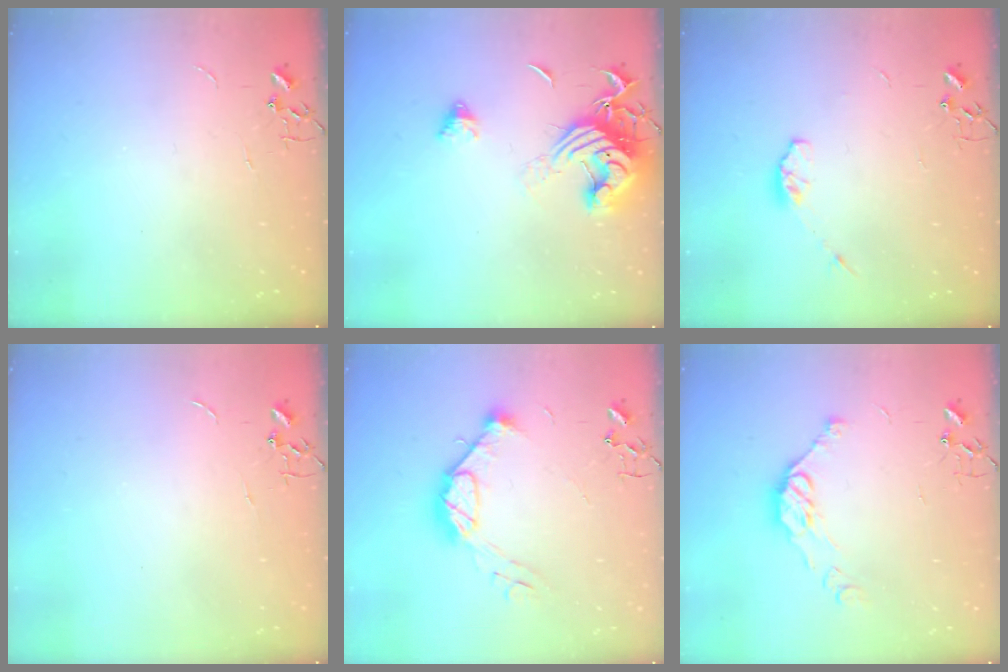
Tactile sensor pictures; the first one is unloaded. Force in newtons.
{"total": 15.6, "press": 15.5, "slide": 1.7}
{"total": 5.3, "press": 5.2, "slide": 1.0}
{"total": 0.0}
{"total": 11.7, "press": 11.7, "slide": 0.4}
{"total": 10.5, "press": 10.4, "slide": 0.6}